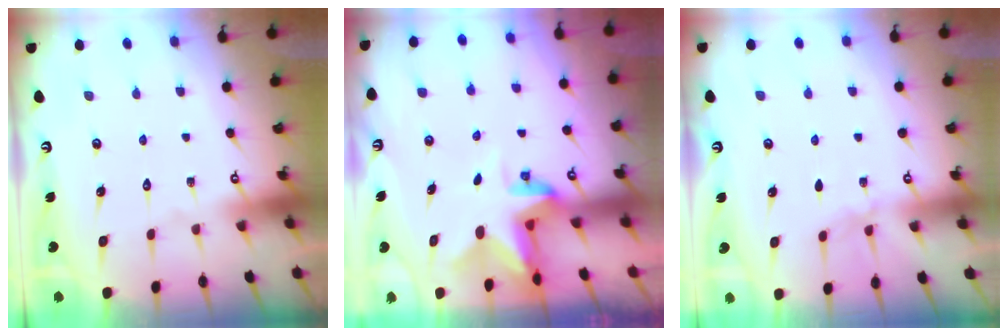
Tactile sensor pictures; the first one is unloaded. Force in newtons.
{"total": 3.0, "press": 3.0, "slide": 0.4}
{"total": 2.5, "press": 2.5, "slide": 0.5}